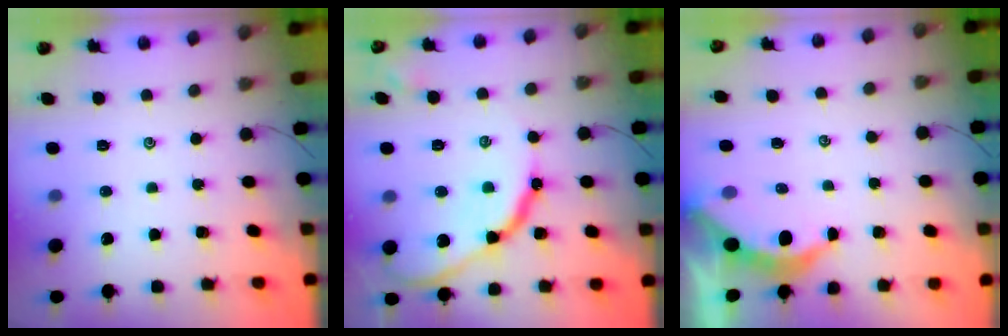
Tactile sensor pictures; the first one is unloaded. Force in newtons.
{"total": 14.2, "press": 14.2, "slide": 0.9}
{"total": 3.8, "press": 3.7, "slide": 0.5}